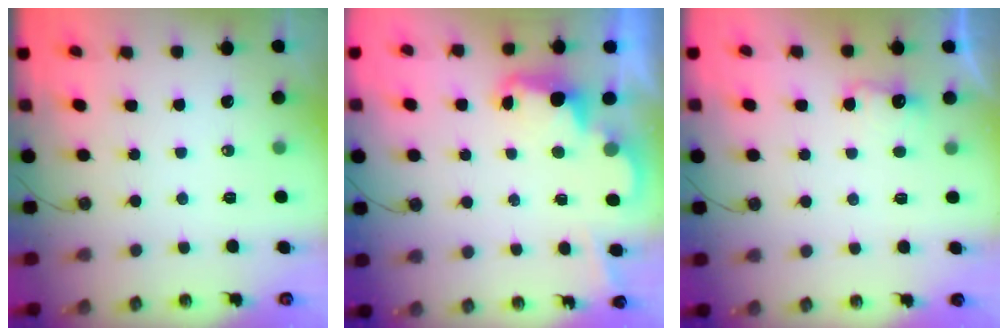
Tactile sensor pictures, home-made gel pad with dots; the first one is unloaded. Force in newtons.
{"total": 2.4, "press": 2.3, "slide": 0.6}
{"total": 3.8, "press": 3.7, "slide": 1.0}